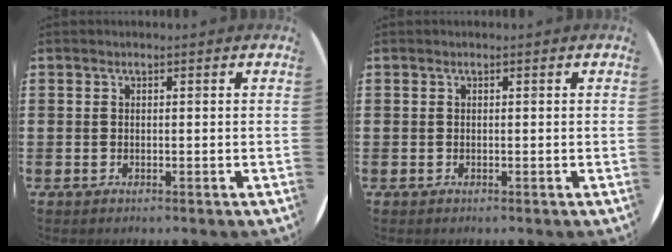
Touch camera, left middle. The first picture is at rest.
{"total": 0.0}